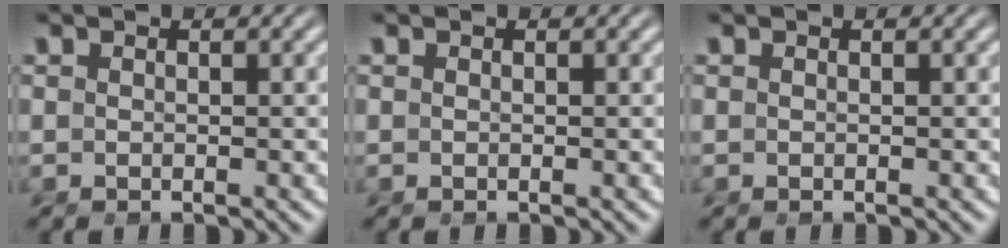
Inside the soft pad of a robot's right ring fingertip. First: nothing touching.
{"total": 0.0}
{"total": 0.0}